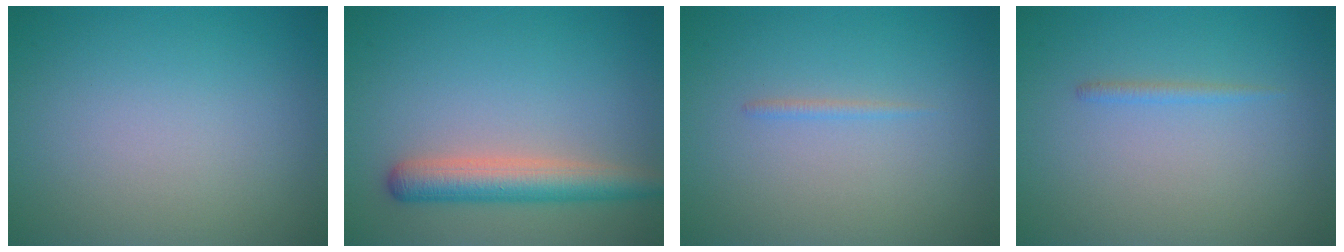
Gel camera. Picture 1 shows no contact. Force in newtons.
{"total": 4.2, "press": 4.2, "slide": 0.3}
{"total": 0.6, "press": 0.6, "slide": 0.0}
{"total": 0.8, "press": 0.8, "slide": 0.1}